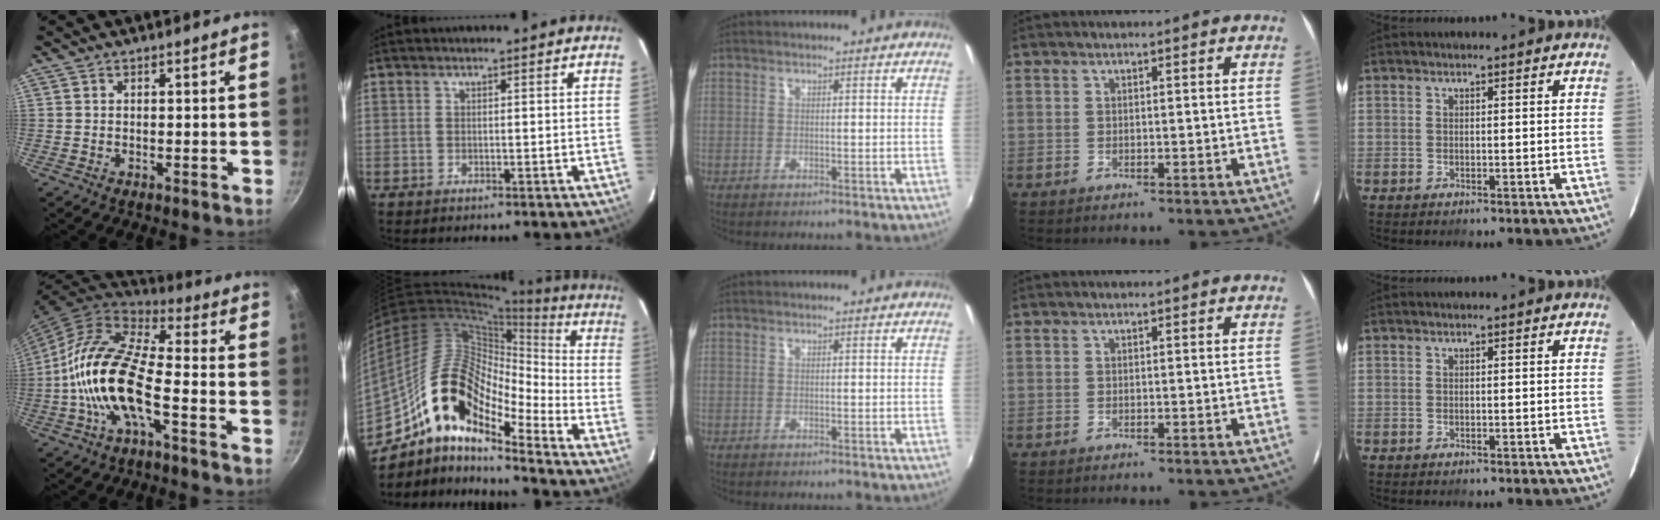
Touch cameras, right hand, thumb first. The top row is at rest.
{"thumb": {"total": 16.9, "force": [-4.6, 6.6, 14.9], "torque": [-0.283, 0.038, -0.105]}, "index": {"total": 18.2, "force": [-11.8, 7.0, 12.0], "torque": [-0.204, -0.001, -0.239]}}